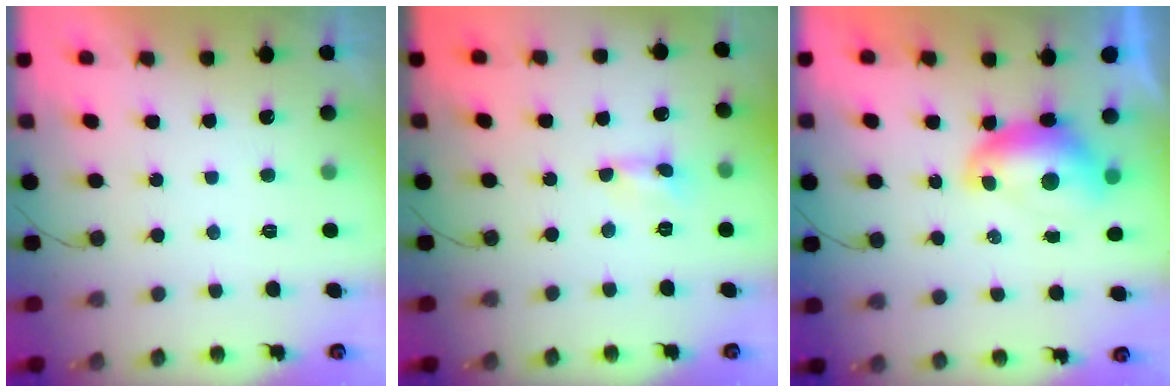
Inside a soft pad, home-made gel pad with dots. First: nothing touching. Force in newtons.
{"total": 0.0}
{"total": 8.5, "press": 8.4, "slide": 1.0}